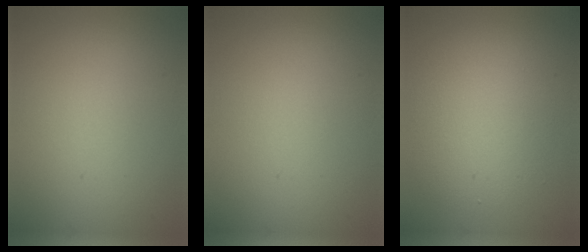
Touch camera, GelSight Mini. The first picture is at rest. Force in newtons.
{"total": 0.0}
{"total": 4.4, "press": 4.4, "slide": 0.3}